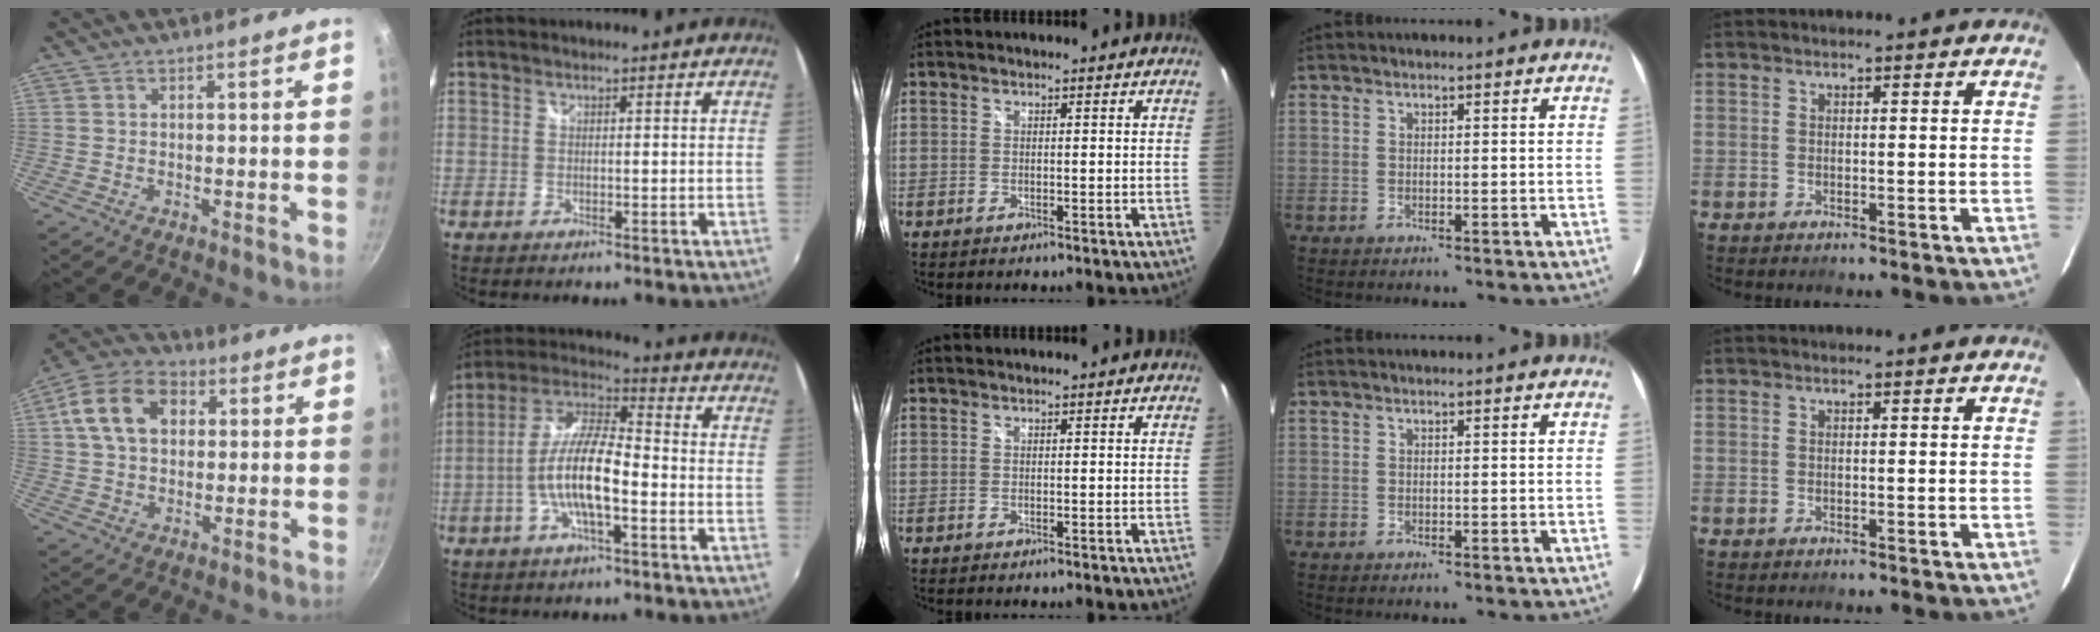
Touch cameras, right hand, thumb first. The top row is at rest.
{"thumb": {"total": 12.8, "force": [3.1, 9.2, 8.4], "torque": [-0.128, 0.018, 0.036]}, "index": {"total": 12.0, "force": [-3.6, 3.4, 10.9], "torque": [-0.226, 0.004, -0.069]}}